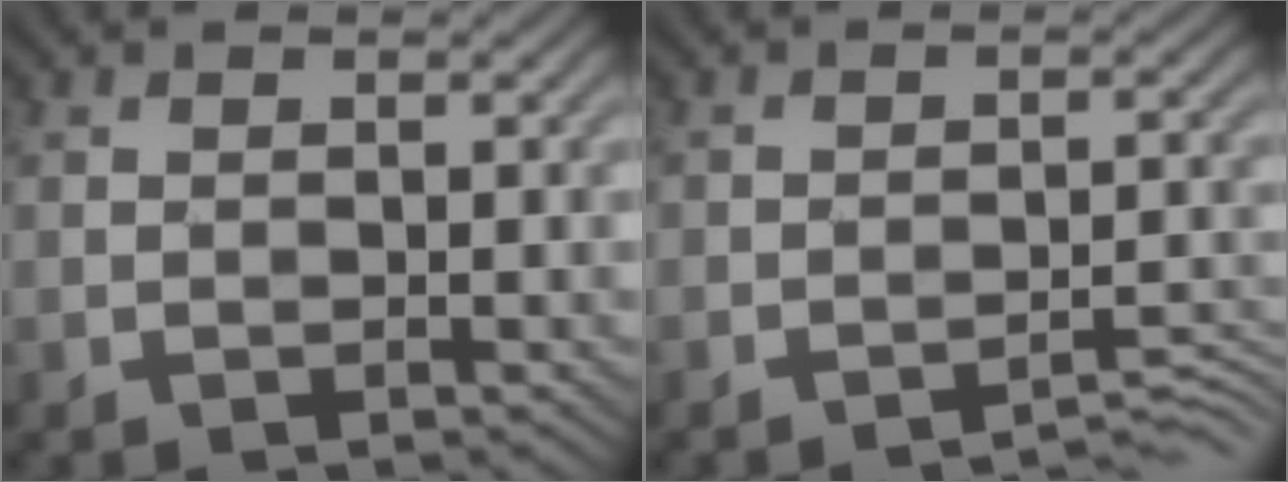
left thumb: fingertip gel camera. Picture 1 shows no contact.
{"total": 2.9, "force": [-2.8, 0.2, 0.6], "torque": [-0.005, 0.013, -0.041]}